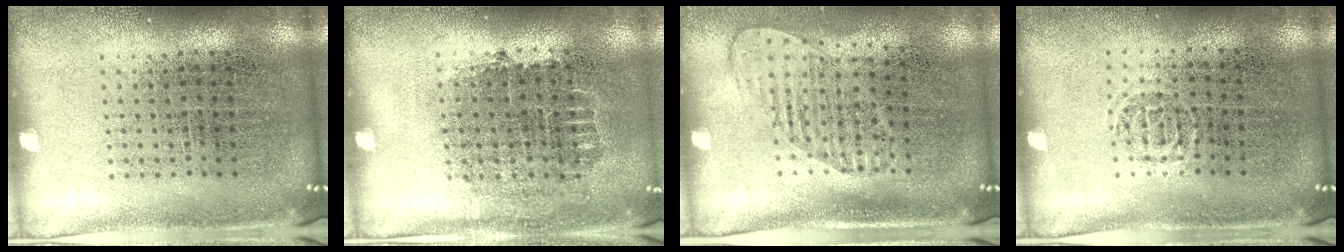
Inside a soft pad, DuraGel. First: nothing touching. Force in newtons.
{"total": 0.7, "press": 0.6, "slide": 0.3}
{"total": 1.4, "press": 1.2, "slide": 0.8}
{"total": 0.6, "press": 0.5, "slide": 0.4}